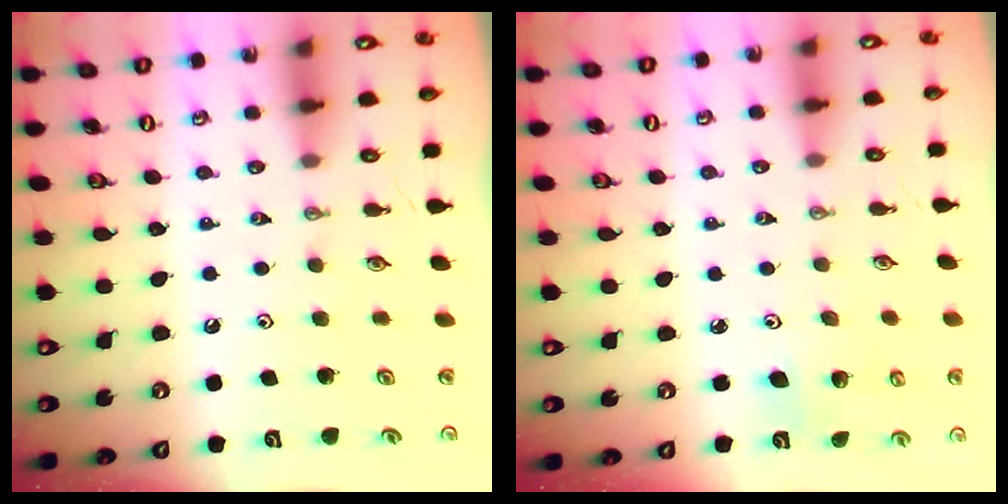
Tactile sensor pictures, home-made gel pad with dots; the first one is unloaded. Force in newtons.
{"total": 5.6, "press": 5.5, "slide": 0.8}